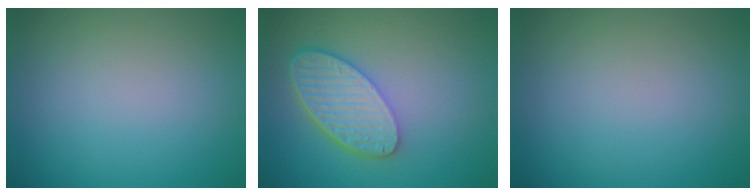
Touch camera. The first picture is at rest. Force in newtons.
{"total": 6.1, "press": 4.7, "slide": 3.9}
{"total": 0.0}